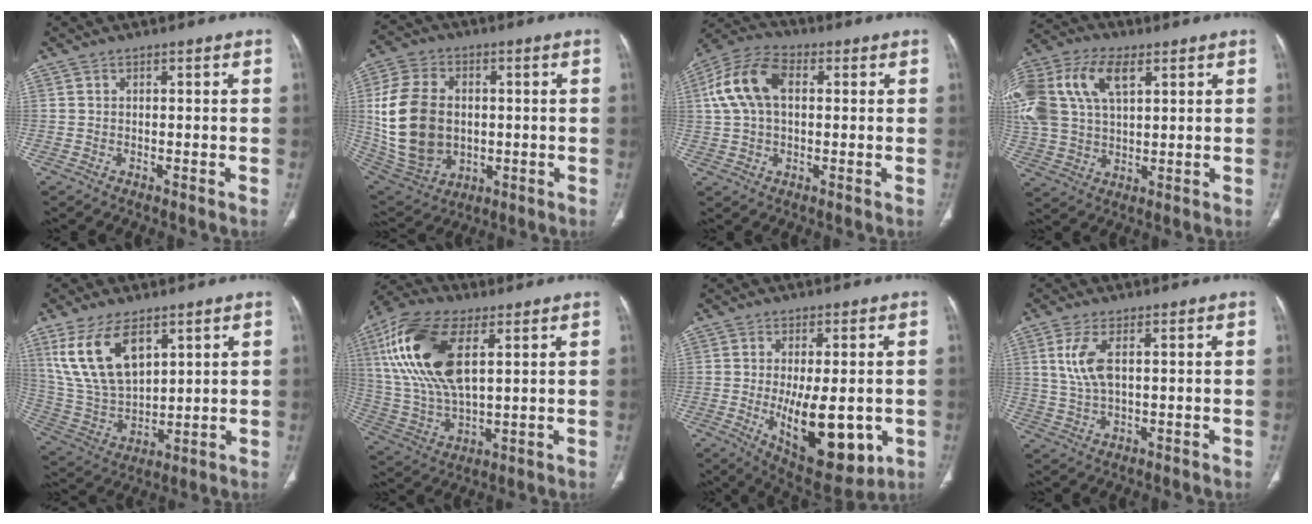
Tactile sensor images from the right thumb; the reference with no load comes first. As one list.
[{"total": 19.0, "force": [0.6, 13.8, 13.0], "torque": [-0.244, 0.000, 0.031]}, {"total": 12.0, "force": [2.3, 7.4, 9.1], "torque": [-0.188, 0.029, 0.038]}, {"total": 23.5, "force": [8.4, 14.3, 16.6], "torque": [-0.405, 0.038, 0.159]}, {"total": 15.7, "force": [7.8, 8.2, 10.9], "torque": [-0.203, -0.028, 0.170]}, {"total": 20.5, "force": [6.8, 9.9, 16.6], "torque": [-0.344, -0.008, 0.129]}, {"total": 16.3, "force": [-3.2, 7.0, 14.4], "torque": [-0.202, -0.022, -0.025]}, {"total": 6.3, "force": [1.8, 2.6, 5.4], "torque": [-0.129, -0.003, 0.042]}]